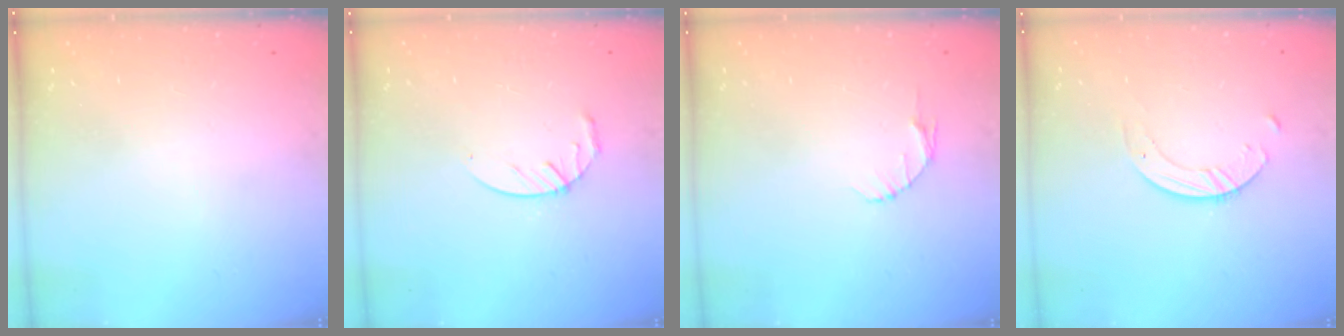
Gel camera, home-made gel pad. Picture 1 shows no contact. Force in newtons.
{"total": 4.2, "press": 4.2, "slide": 0.5}
{"total": 4.0, "press": 4.0, "slide": 0.6}
{"total": 3.8, "press": 3.8, "slide": 0.4}